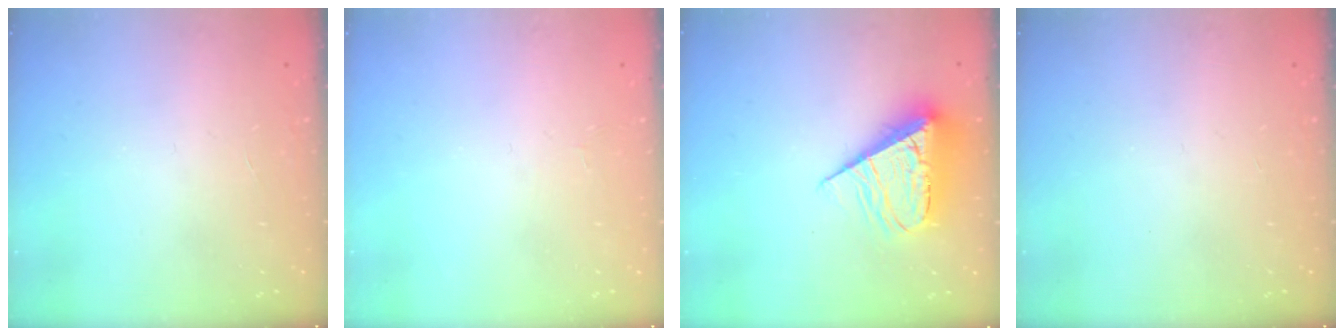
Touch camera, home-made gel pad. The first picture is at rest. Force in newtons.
{"total": 1.6, "press": 1.6, "slide": 0.2}
{"total": 11.7, "press": 11.7, "slide": 0.5}
{"total": 0.0}